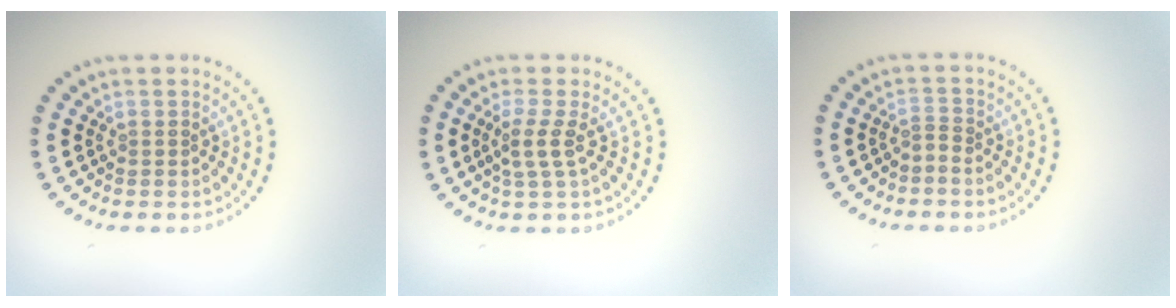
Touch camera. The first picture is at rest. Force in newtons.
{"total": 2.1, "press": 1.7, "slide": 1.2}
{"total": 0.6, "press": 0.1, "slide": 0.6}